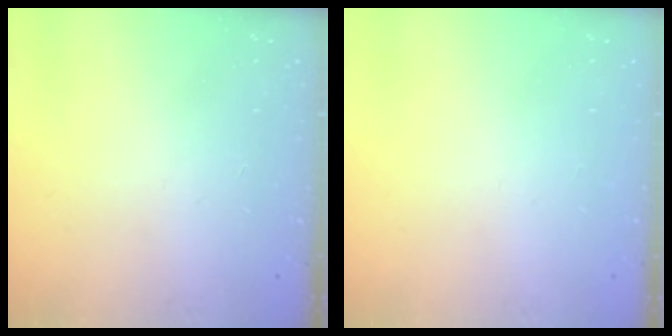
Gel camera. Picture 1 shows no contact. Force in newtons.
{"total": 0.0}